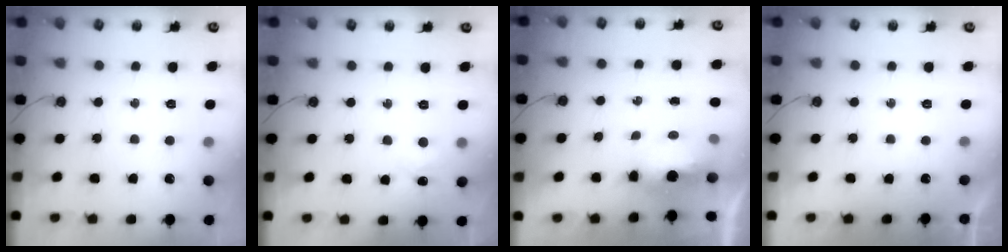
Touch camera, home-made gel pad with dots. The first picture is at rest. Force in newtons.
{"total": 5.5, "press": 5.4, "slide": 1.0}
{"total": 9.6, "press": 7.9, "slide": 5.4}
{"total": 0.0}